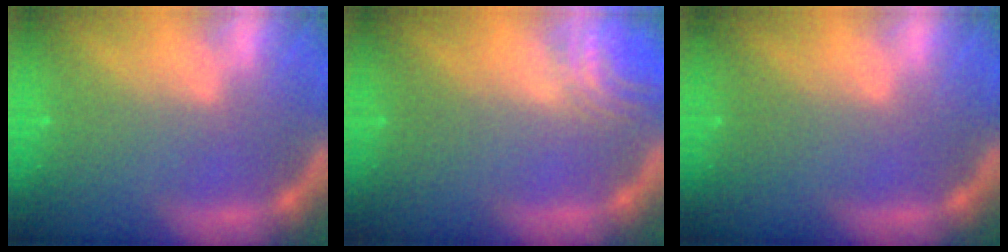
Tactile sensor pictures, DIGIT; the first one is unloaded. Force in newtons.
{"total": 3.0}
{"total": 0.0}